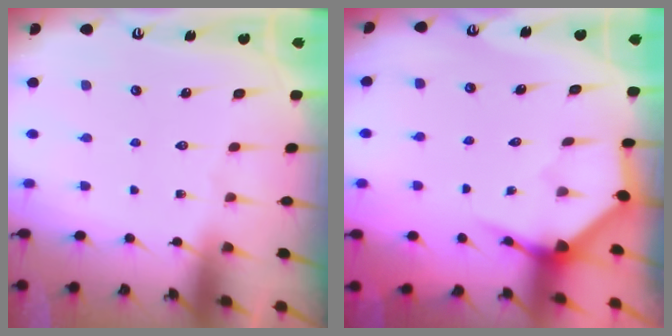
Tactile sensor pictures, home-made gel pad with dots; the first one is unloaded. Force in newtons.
{"total": 3.9, "press": 3.9, "slide": 0.3}